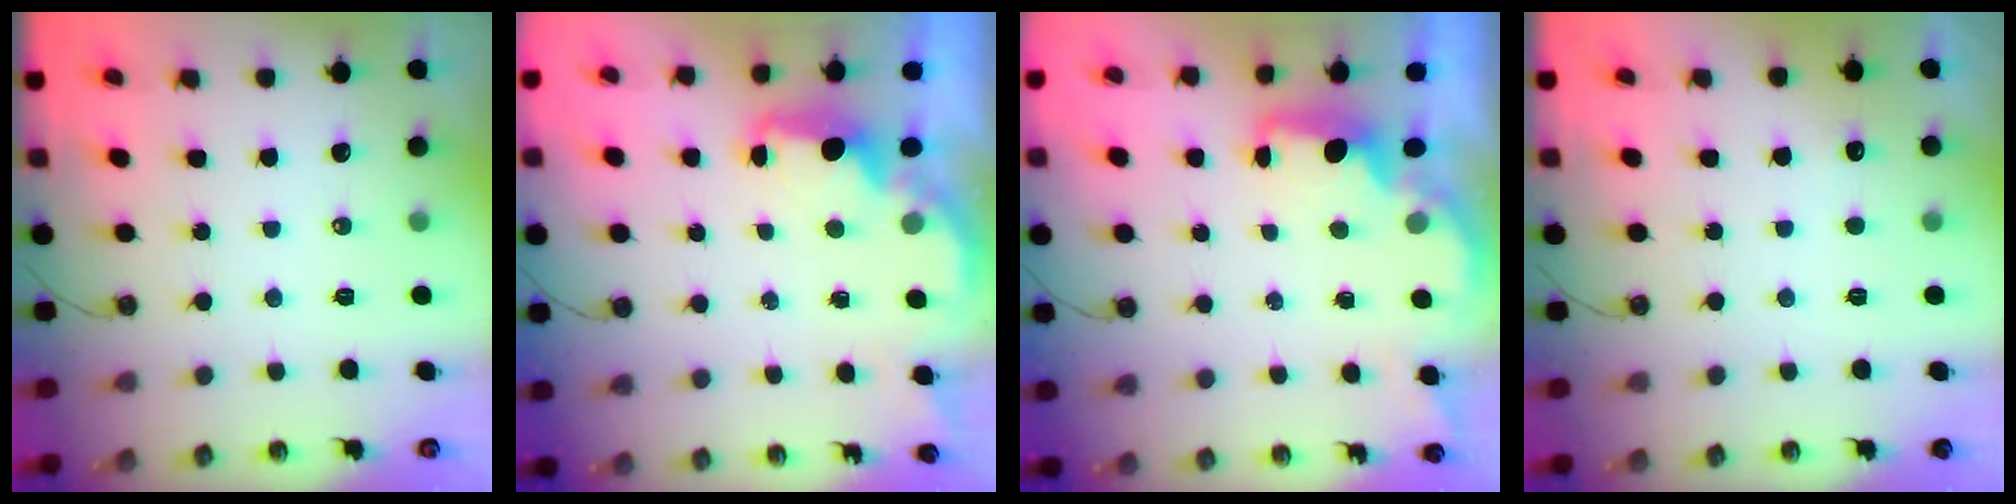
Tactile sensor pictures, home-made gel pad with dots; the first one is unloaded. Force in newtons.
{"total": 2.3, "press": 2.2, "slide": 0.7}
{"total": 1.9, "press": 1.7, "slide": 0.8}
{"total": 2.4, "press": 2.2, "slide": 1.0}